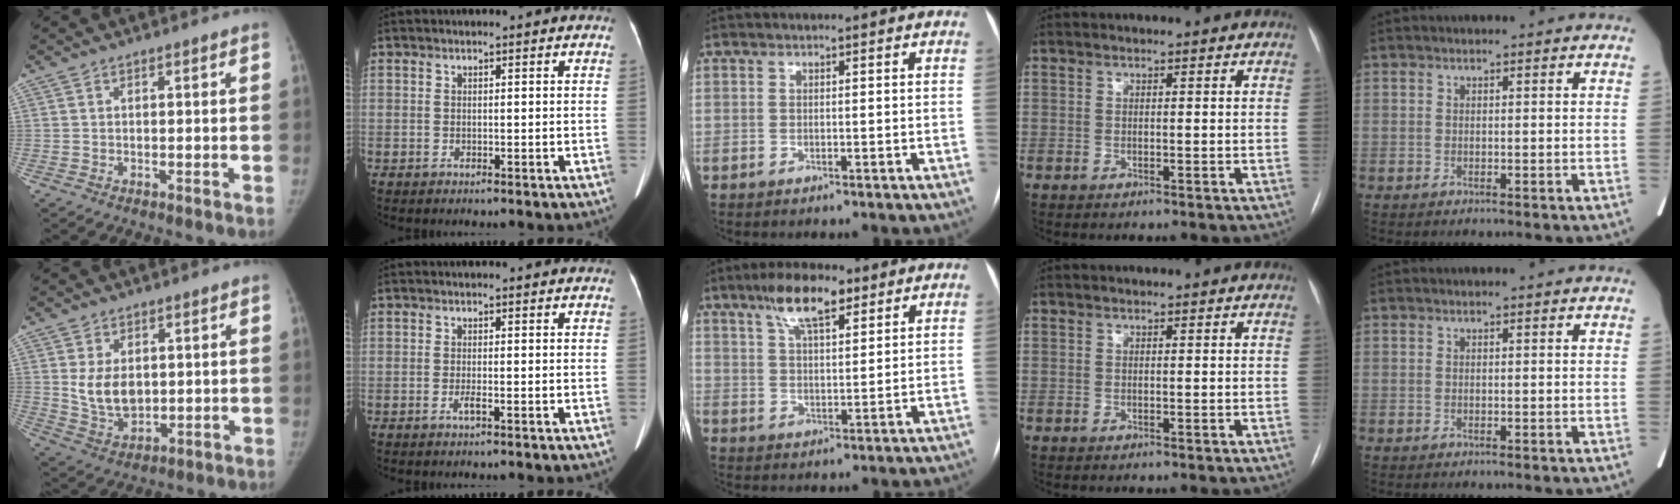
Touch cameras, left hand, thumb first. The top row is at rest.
{"thumb": {"total": 8.1, "force": [1.3, 5.5, 5.7], "torque": [-0.080, -0.018, 0.038]}, "index": {"total": 0.8, "force": [-0.4, -0.1, 0.7], "torque": [-0.016, -0.001, -0.007]}, "middle": {"total": 8.7, "force": [5.5, 2.8, 6.2], "torque": [-0.114, 0.015, 0.097]}}